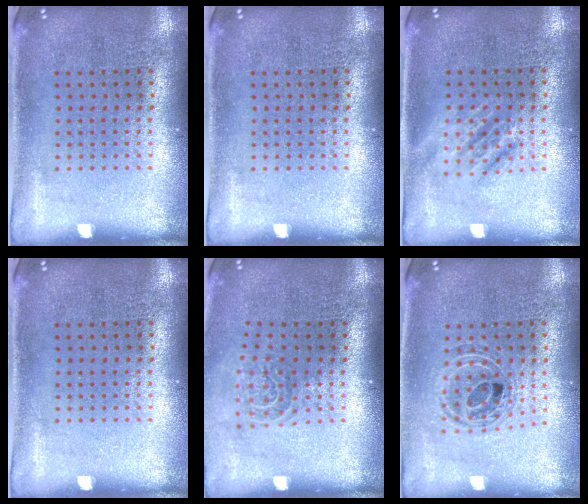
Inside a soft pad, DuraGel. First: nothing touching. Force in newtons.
{"total": 0.0}
{"total": 1.1, "press": 1.1, "slide": 0.2}
{"total": 0.0}
{"total": 1.5, "press": 1.1, "slide": 1.0}
{"total": 0.5, "press": 0.5, "slide": 0.2}